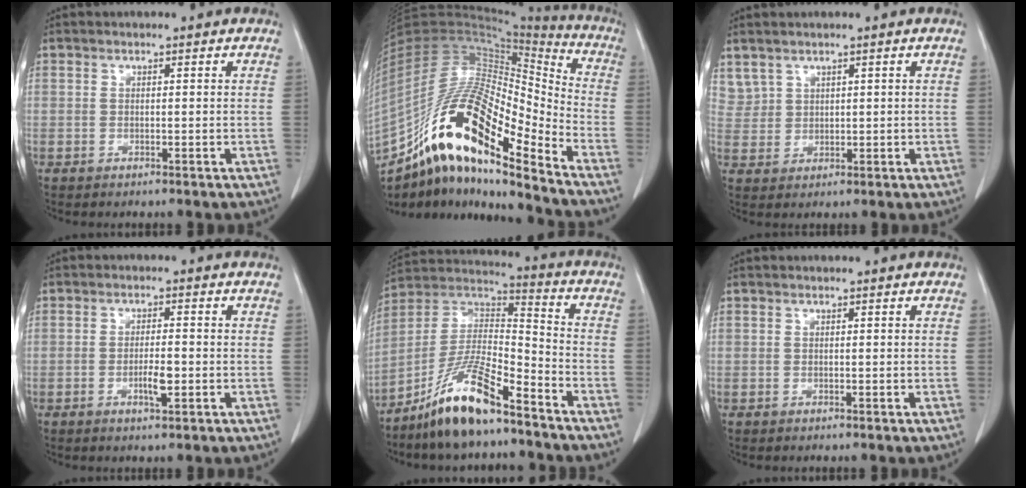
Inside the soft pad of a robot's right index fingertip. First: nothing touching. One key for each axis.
{"total": 24.1, "fx": -15.0, "fy": 5.0, "fz": 18.1, "tx": -0.364, "ty": -0.002, "tz": -0.270}
{"total": 3.6, "fx": 2.7, "fy": 2.4, "fz": 0.2, "tx": 0.004, "ty": 0.008, "tz": 0.063}
{"total": 3.3, "fx": -0.9, "fy": 0.7, "fz": 3.1, "tx": -0.055, "ty": 0.002, "tz": -0.010}
{"total": 14.2, "fx": -10.2, "fy": 2.4, "fz": 9.7, "tx": -0.189, "ty": 0.003, "tz": -0.186}
{"total": 0.0}